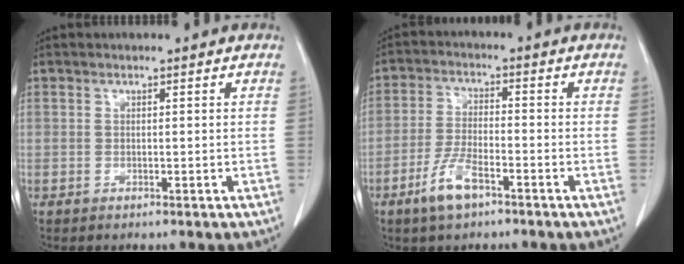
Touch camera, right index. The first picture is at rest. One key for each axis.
{"total": 6.3, "fx": -3.9, "fy": 1.8, "fz": 4.6, "tx": -0.100, "ty": -0.003, "tz": -0.072}